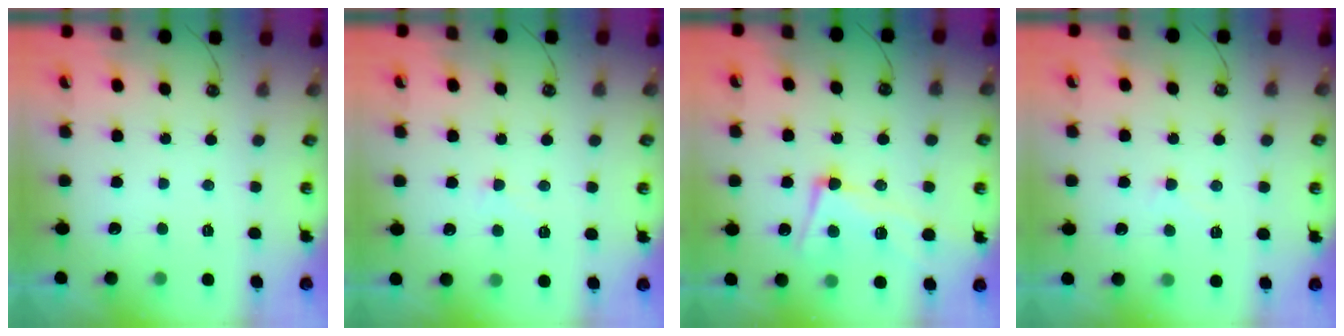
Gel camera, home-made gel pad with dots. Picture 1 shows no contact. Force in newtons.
{"total": 2.1, "press": 2.0, "slide": 0.5}
{"total": 6.2, "press": 6.0, "slide": 1.3}
{"total": 4.3, "press": 4.3, "slide": 0.3}